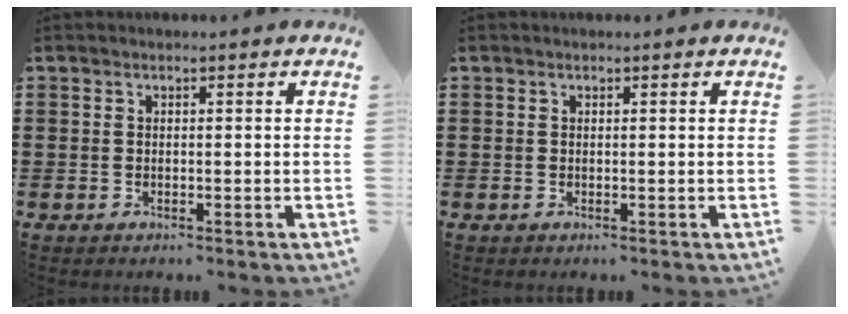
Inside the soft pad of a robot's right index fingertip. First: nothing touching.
{"total": 0.0}